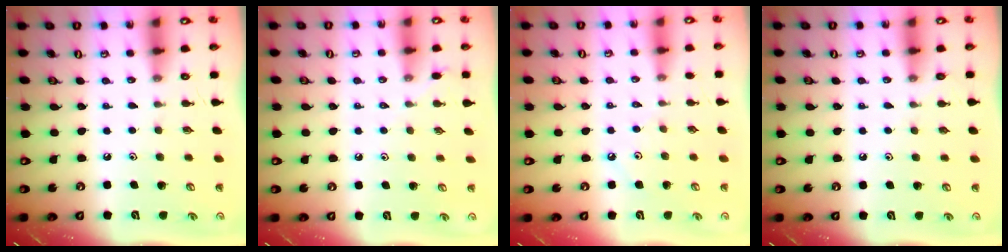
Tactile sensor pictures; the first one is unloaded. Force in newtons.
{"total": 3.5, "press": 3.5, "slide": 0.6}
{"total": 3.2, "press": 3.2, "slide": 0.6}
{"total": 2.8, "press": 2.8, "slide": 0.3}